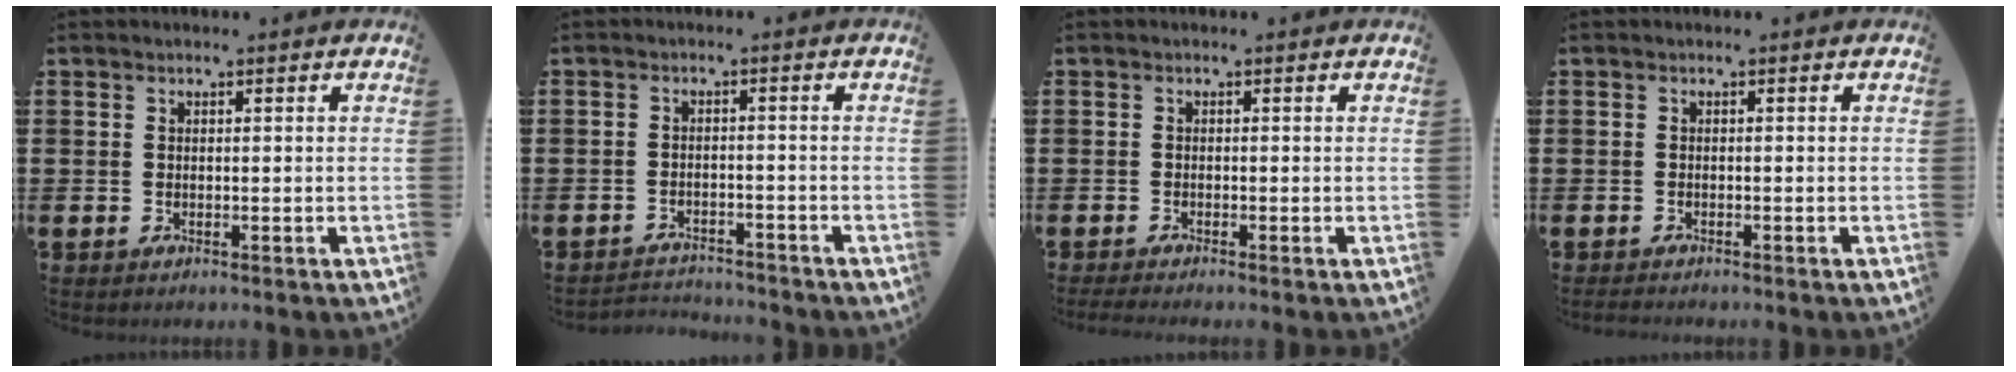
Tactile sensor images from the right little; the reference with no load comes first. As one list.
[{"total": 2.2, "force": [-2.2, 0.1, -0.2], "torque": [-0.003, 0.002, -0.050]}, {"total": 0.7, "force": [-0.5, 0.0, 0.4], "torque": [-0.006, -0.003, -0.010]}, {"total": 0.5, "force": [-0.5, 0.0, 0.1], "torque": [-0.003, -0.002, -0.010]}]